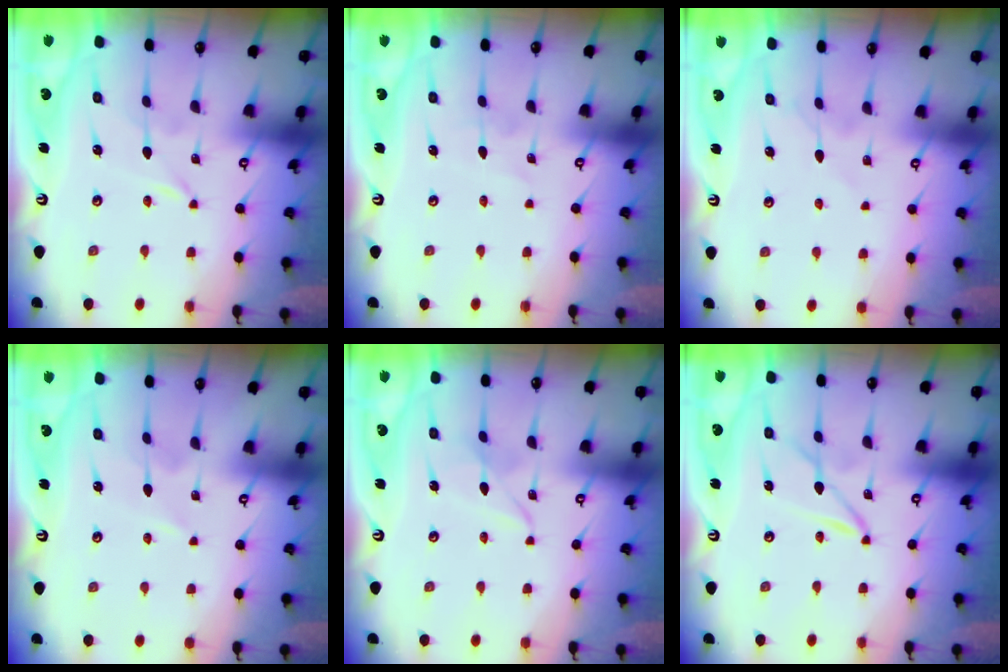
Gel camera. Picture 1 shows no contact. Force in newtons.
{"total": 2.0, "press": 2.0, "slide": 0.1}
{"total": 3.5, "press": 3.4, "slide": 0.4}
{"total": 2.2, "press": 2.2, "slide": 0.3}
{"total": 4.2, "press": 4.2, "slide": 0.4}
{"total": 1.9, "press": 1.9, "slide": 0.2}